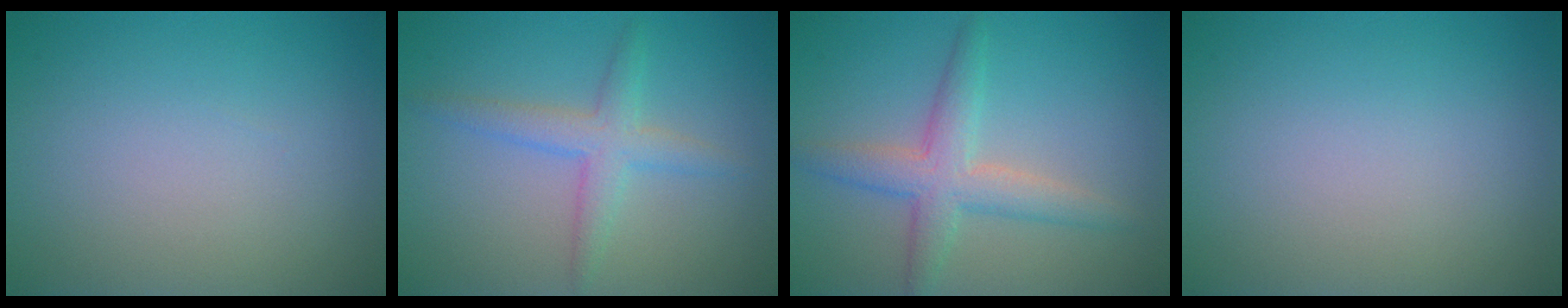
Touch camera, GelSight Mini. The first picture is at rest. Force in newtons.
{"total": 2.9, "press": 2.9, "slide": 0.0}
{"total": 4.1, "press": 4.0, "slide": 0.3}
{"total": 0.0}